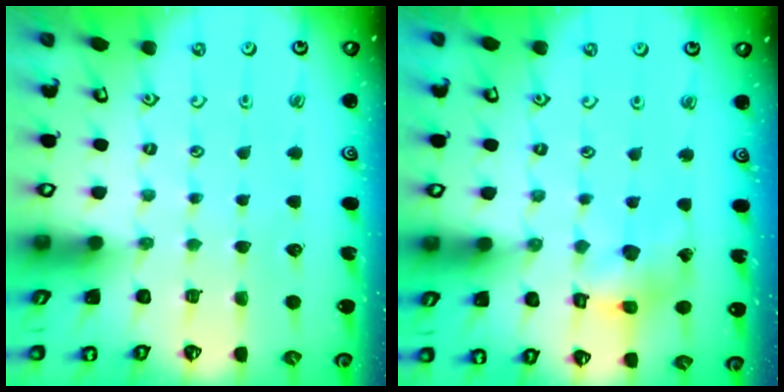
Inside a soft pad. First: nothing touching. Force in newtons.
{"total": 9.4, "press": 9.4, "slide": 0.9}